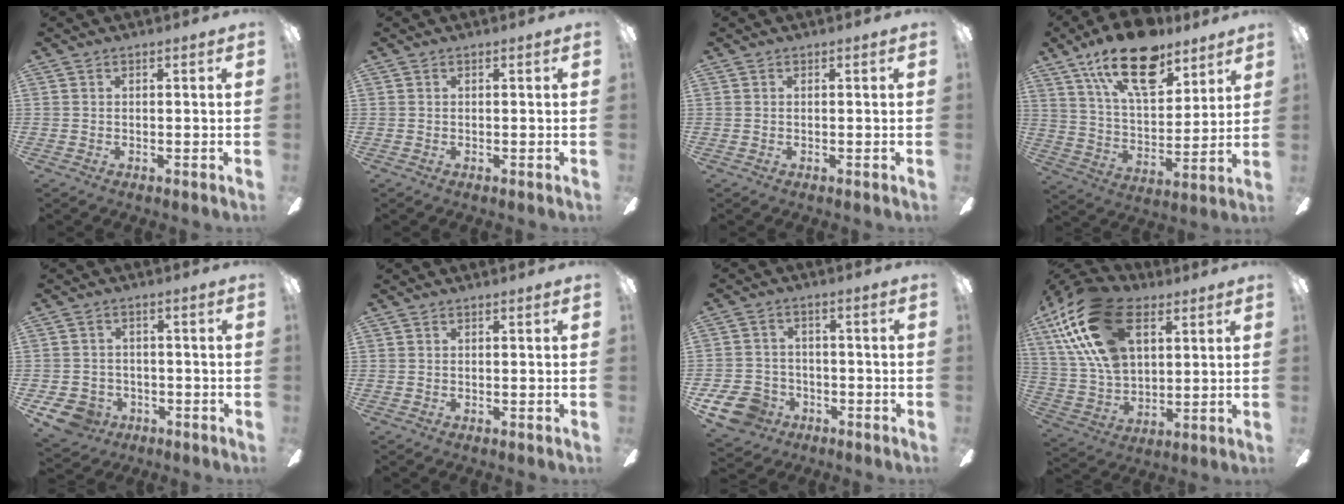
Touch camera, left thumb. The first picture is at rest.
{"total": 0.0}
{"total": 0.0}
{"total": 20.5, "force": [13.0, 9.6, 12.6], "torque": [-0.212, -0.059, 0.227]}
{"total": 6.3, "force": [-3.1, 4.9, 2.2], "torque": [-0.069, 0.018, -0.062]}
{"total": 0.0}
{"total": 9.2, "force": [-4.8, 7.1, 3.4], "torque": [-0.086, 0.028, -0.089]}
{"total": 23.4, "force": [10.4, 13.7, 15.9], "torque": [-0.339, -0.019, 0.182]}